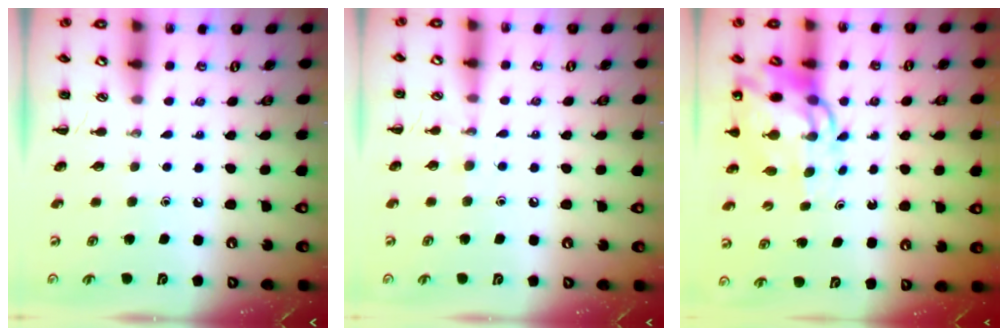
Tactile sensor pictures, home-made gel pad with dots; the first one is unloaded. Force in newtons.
{"total": 5.7, "press": 5.5, "slide": 1.6}
{"total": 11.2, "press": 10.7, "slide": 3.3}